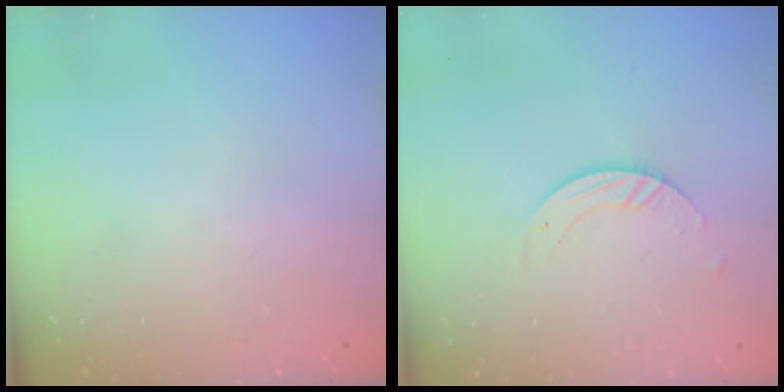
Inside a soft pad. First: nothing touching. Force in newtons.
{"total": 3.4, "press": 3.4, "slide": 0.1}